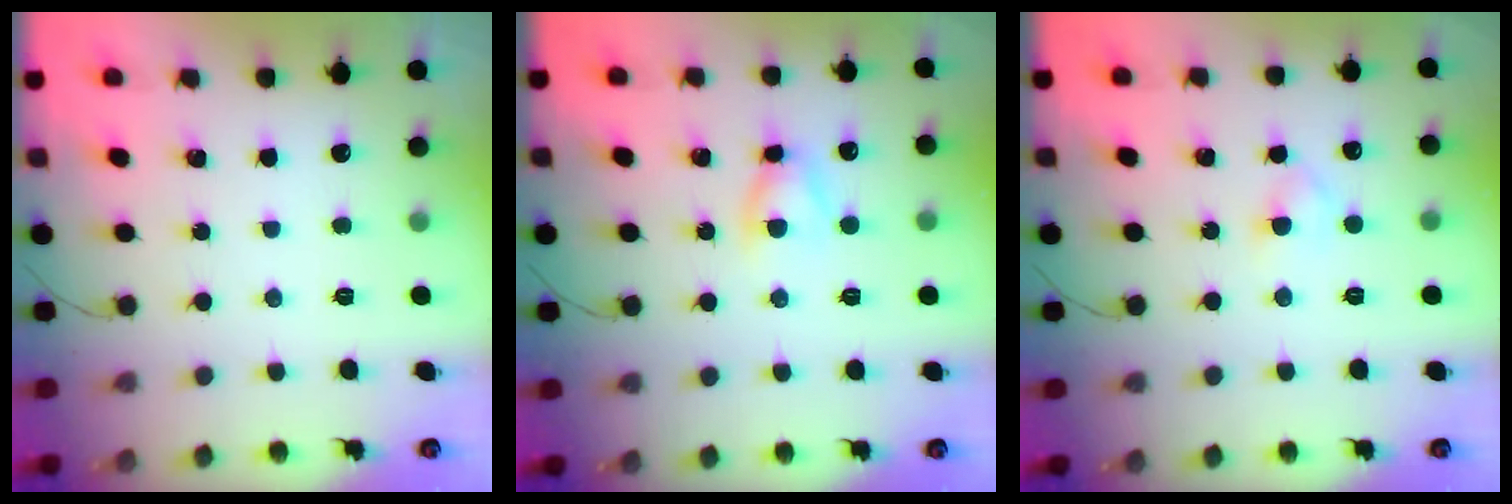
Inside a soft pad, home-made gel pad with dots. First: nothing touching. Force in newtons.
{"total": 5.2, "press": 5.1, "slide": 0.6}
{"total": 2.8, "press": 2.5, "slide": 1.2}